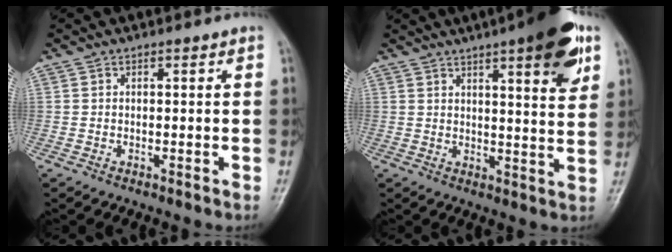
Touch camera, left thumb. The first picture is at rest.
{"total": 13.9, "force": [7.3, 3.2, 11.3], "torque": [-0.133, -0.025, 0.094]}